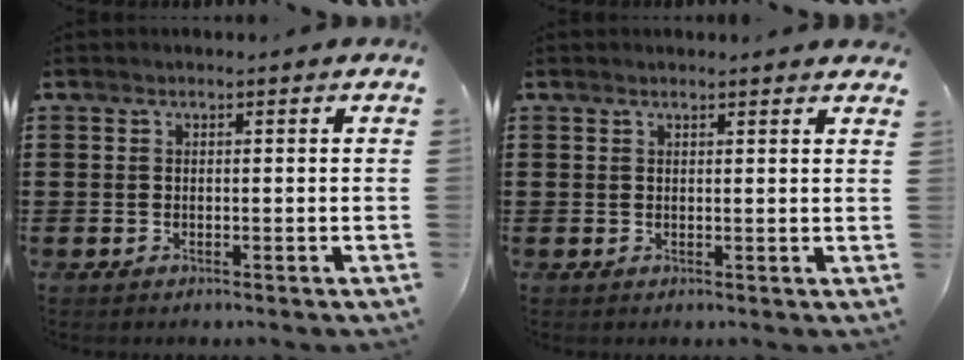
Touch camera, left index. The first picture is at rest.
{"total": 1.2, "force": [1.1, 0.0, 0.4], "torque": [-0.010, -0.001, 0.021]}